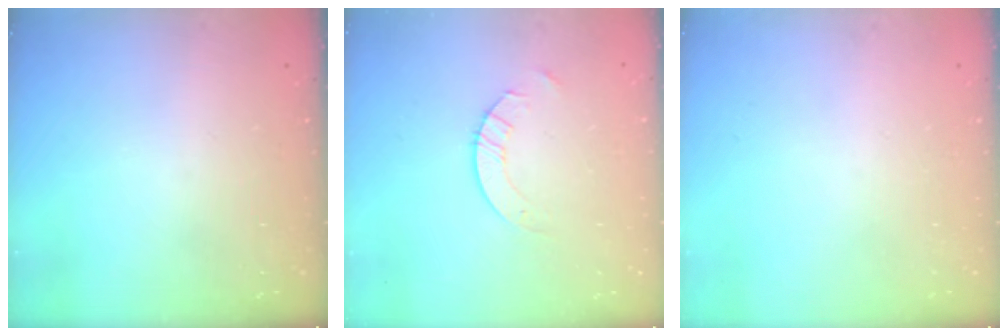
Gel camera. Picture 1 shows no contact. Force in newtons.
{"total": 2.0, "press": 2.0, "slide": 0.2}
{"total": 0.0}